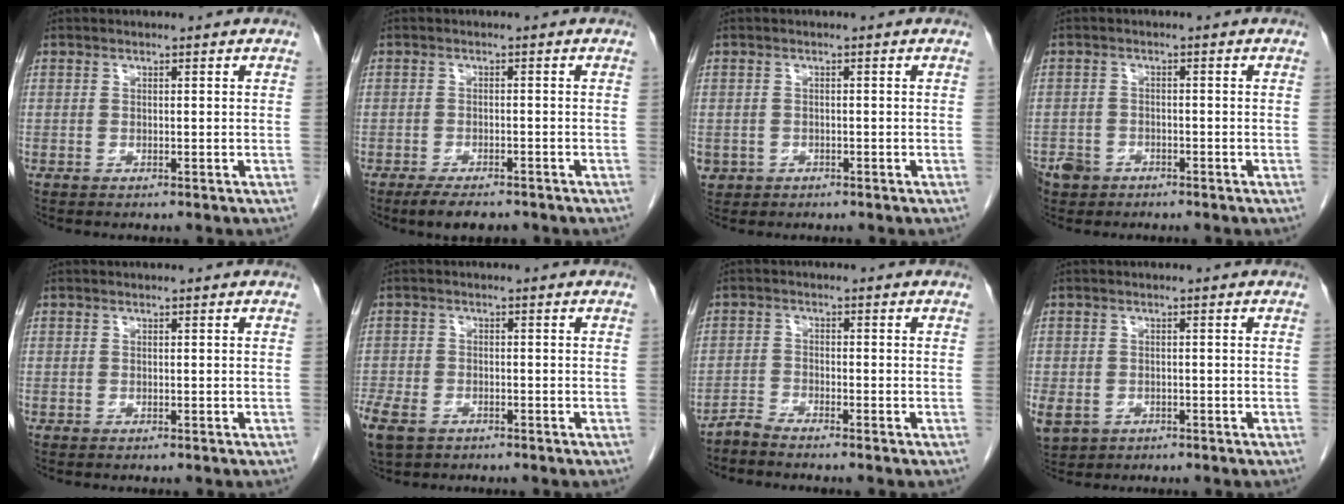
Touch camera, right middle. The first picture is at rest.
{"total": 4.9, "force": [-3.9, 1.5, 2.6], "torque": [-0.046, -0.009, -0.057]}
{"total": 2.8, "force": [-1.3, 2.4, 0.3], "torque": [-0.004, 0.004, -0.019]}
{"total": 3.9, "force": [-2.7, 2.7, 0.7], "torque": [-0.013, 0.005, -0.046]}
{"total": 0.0}
{"total": 9.3, "force": [-5.7, 5.7, 4.7], "torque": [-0.125, -0.011, -0.092]}
{"total": 2.1, "force": [-2.1, -0.2, 0.1], "torque": [-0.001, -0.007, -0.044]}
{"total": 9.5, "force": [-4.1, 7.6, 3.9], "torque": [-0.120, -0.007, -0.056]}